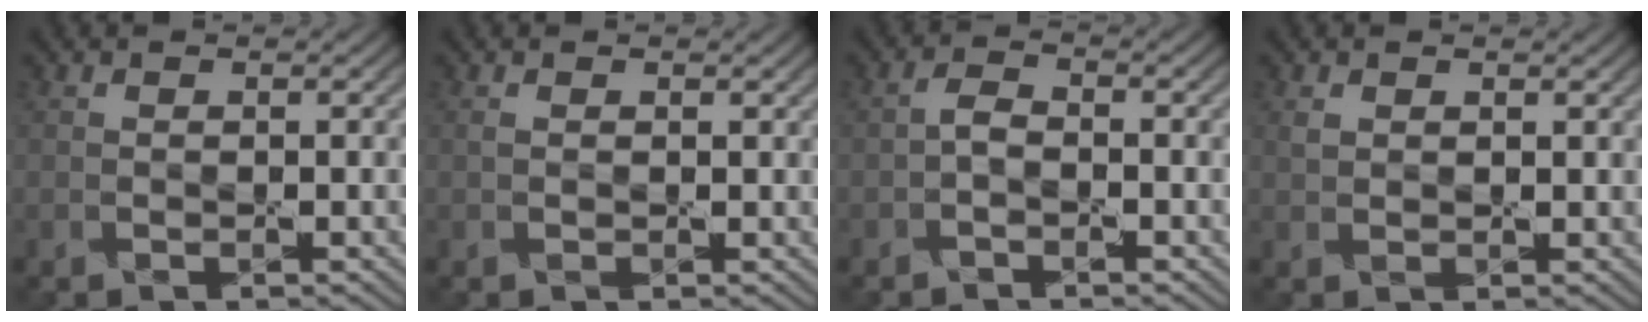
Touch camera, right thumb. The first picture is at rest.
{"total": 1.0, "force": [0.3, 0.6, 0.7], "torque": [-0.017, -0.002, 0.007]}
{"total": 1.7, "force": [-0.8, 0.9, 1.2], "torque": [-0.027, 0.006, -0.022]}
{"total": 1.5, "force": [0.9, 1.0, 0.7], "torque": [-0.018, -0.001, 0.018]}